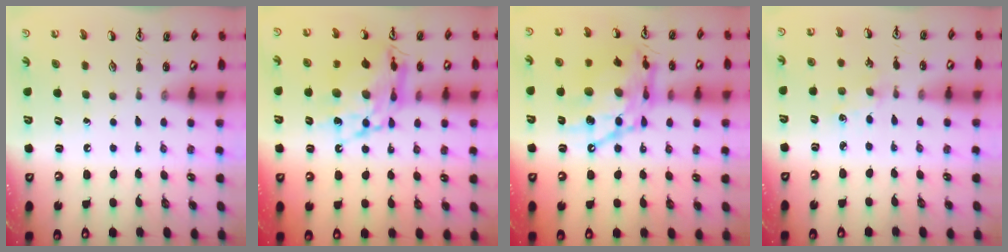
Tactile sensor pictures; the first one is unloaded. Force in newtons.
{"total": 15.5, "press": 15.5, "slide": 1.5}
{"total": 18.8, "press": 18.7, "slide": 1.9}
{"total": 2.4, "press": 2.4, "slide": 0.3}